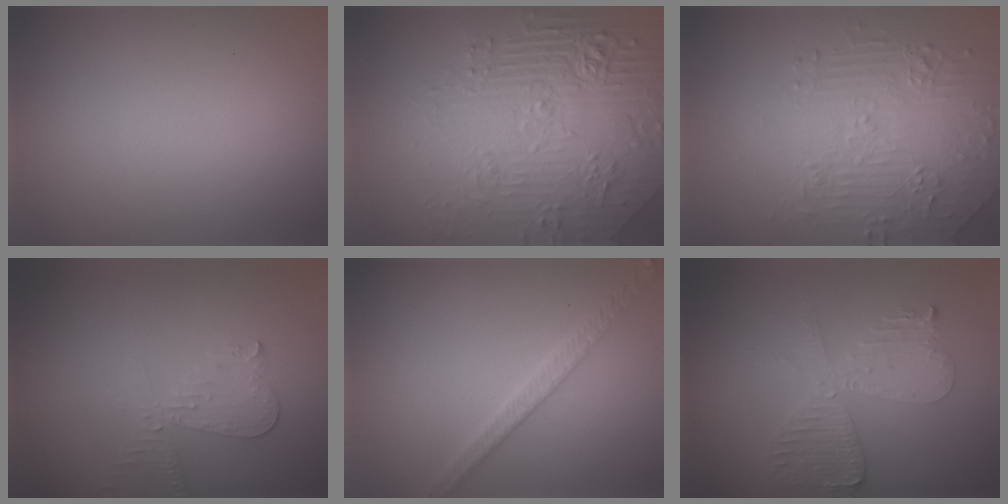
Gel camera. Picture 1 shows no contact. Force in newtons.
{"total": 8.0, "press": 6.1, "slide": 5.1}
{"total": 4.6, "press": 4.0, "slide": 2.3}
{"total": 2.2, "press": 2.2, "slide": 0.2}
{"total": 2.5, "press": 2.4, "slide": 0.4}
{"total": 3.9, "press": 3.9, "slide": 0.6}